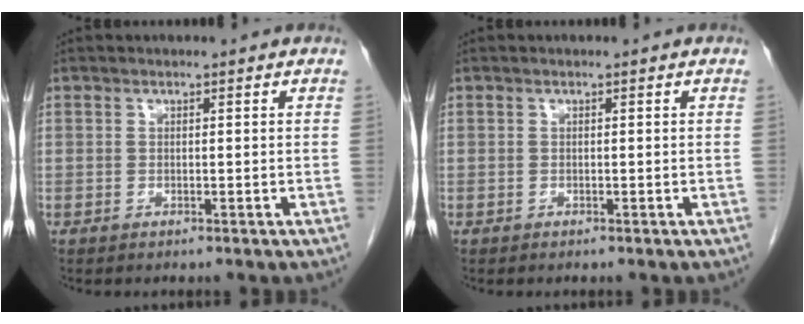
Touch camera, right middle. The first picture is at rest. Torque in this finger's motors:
{"motor_torque": [0.30, -0.17, 0.01, -0.01]}